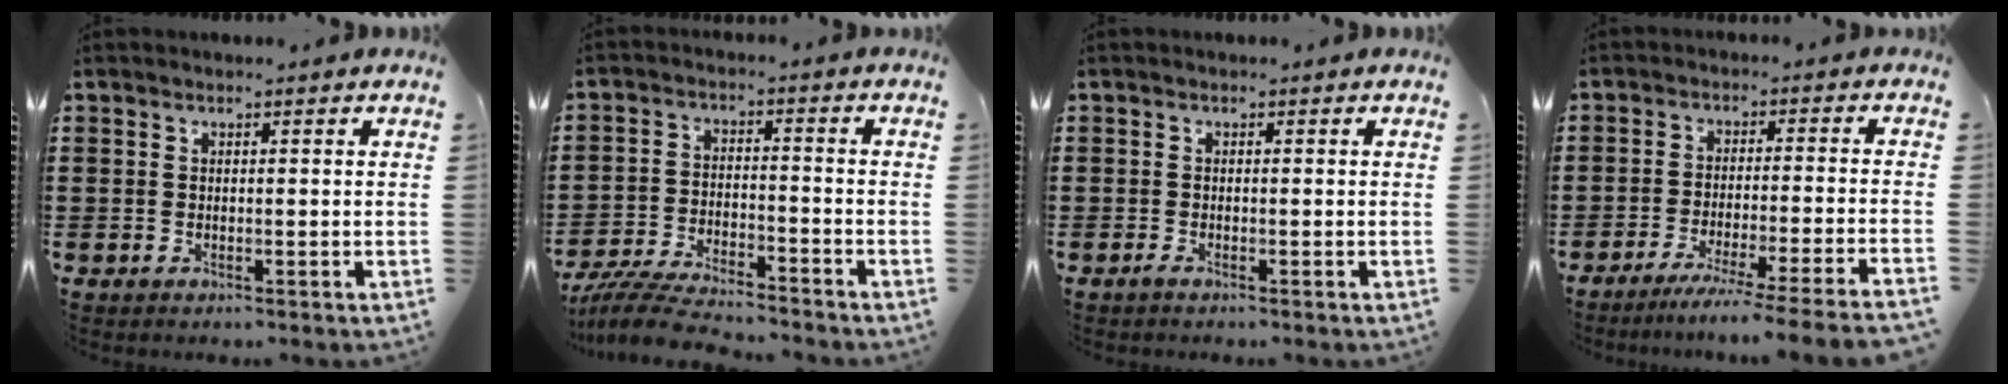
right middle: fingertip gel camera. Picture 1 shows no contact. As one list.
[{"total": 6.5, "force": [-6.2, 0.6, 2.0], "torque": [-0.046, 0.002, -0.122]}, {"total": 0.5, "force": [-0.4, 0.0, 0.4], "torque": [-0.008, -0.003, -0.007]}, {"total": 5.7, "force": [-4.8, -0.9, 2.8], "torque": [-0.040, -0.016, -0.093]}]